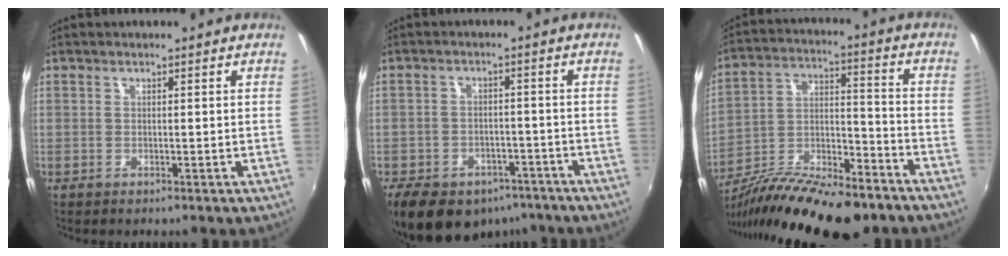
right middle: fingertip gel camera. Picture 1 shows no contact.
{"total": 15.4, "force": [-10.6, 9.0, 6.5], "torque": [-0.153, 0.000, -0.140]}
{"total": 21.2, "force": [-15.3, 6.5, 13.2], "torque": [-0.247, -0.020, -0.253]}